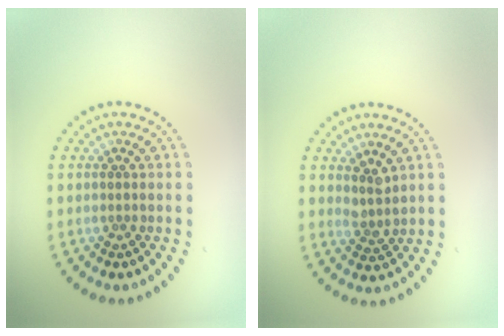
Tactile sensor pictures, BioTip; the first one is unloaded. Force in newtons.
{"total": 1.8, "press": 1.3, "slide": 1.2}